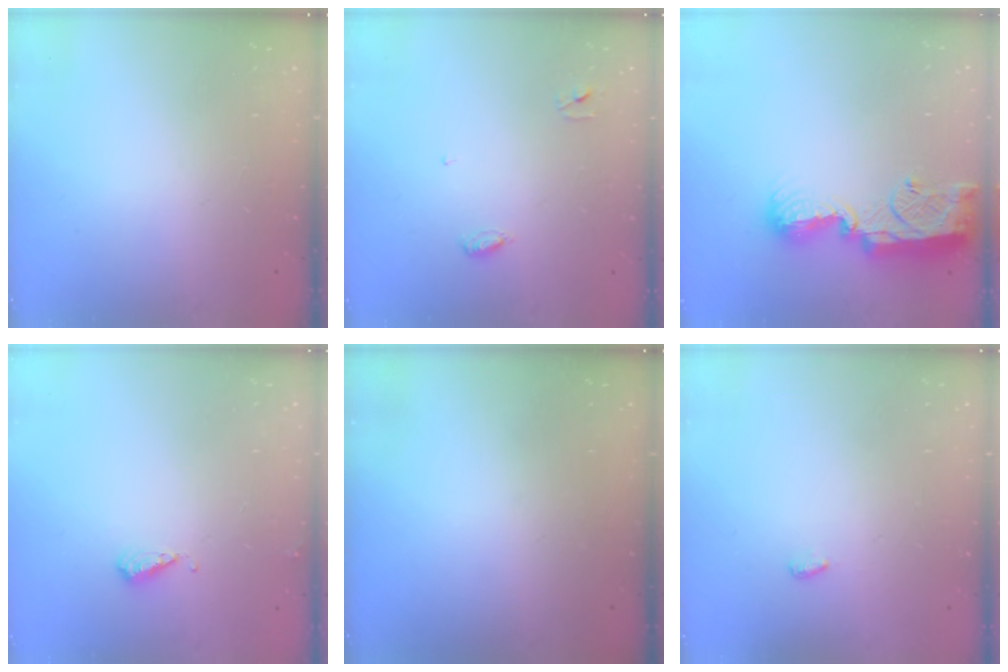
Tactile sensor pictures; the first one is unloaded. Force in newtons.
{"total": 3.4, "press": 3.4, "slide": 0.3}
{"total": 12.8, "press": 12.7, "slide": 1.1}
{"total": 4.5, "press": 4.4, "slide": 0.8}
{"total": 0.0}
{"total": 3.6, "press": 3.6, "slide": 0.4}